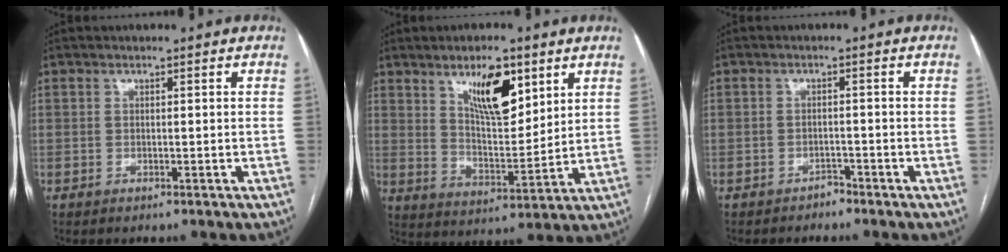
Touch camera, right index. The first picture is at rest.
{"total": 10.5, "force": [5.8, 3.4, 8.1], "torque": [-0.140, -0.002, 0.109]}
{"total": 1.4, "force": [-1.2, 0.7, 0.0], "torque": [0.002, 0.003, -0.022]}